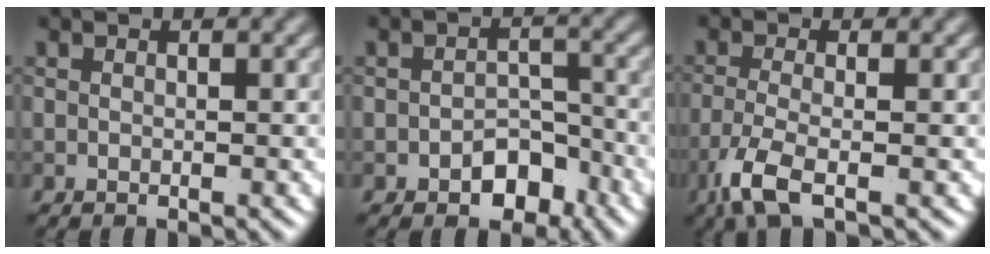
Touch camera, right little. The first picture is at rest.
{"total": 3.6, "force": [-2.0, 2.4, 1.9], "torque": [-0.016, 0.002, -0.030]}
{"total": 3.9, "force": [-2.1, 1.1, 3.2], "torque": [-0.069, -0.008, -0.054]}